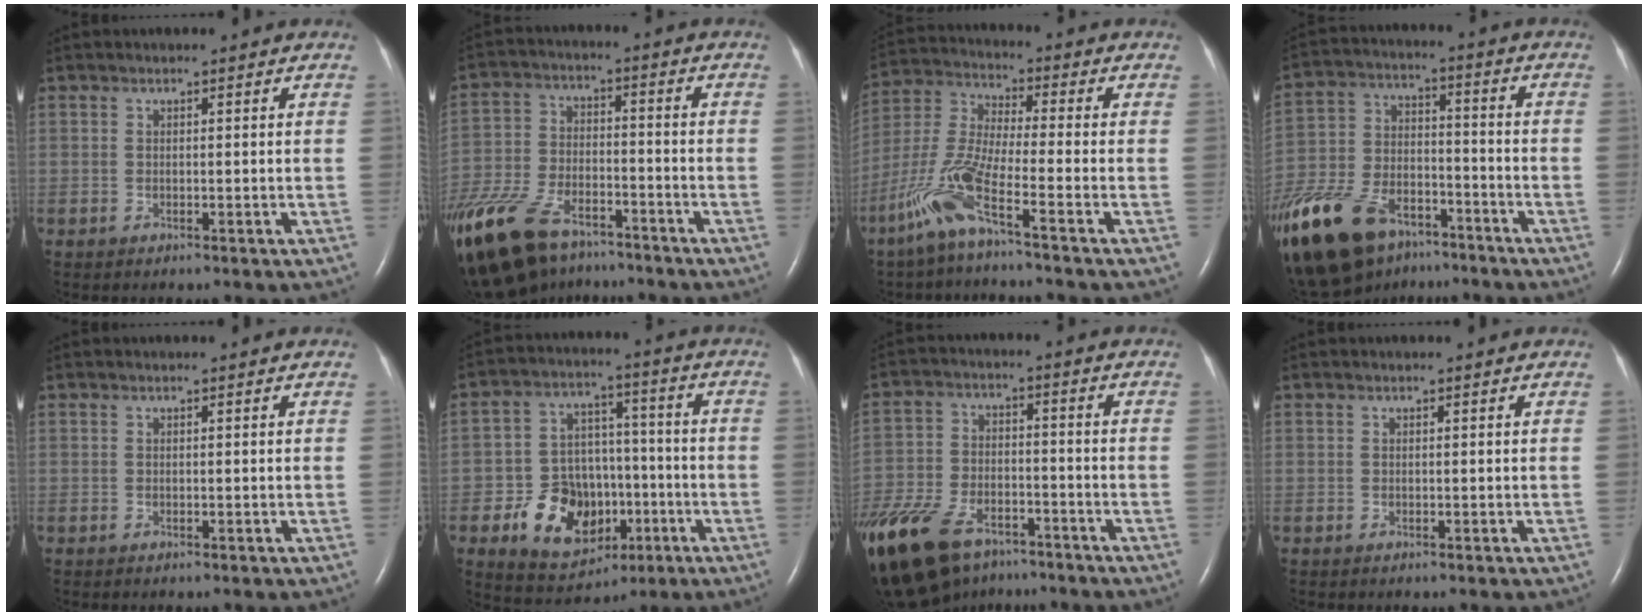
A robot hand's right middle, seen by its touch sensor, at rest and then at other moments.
{"total": 20.5, "force": [-14.5, 9.4, 11.0], "torque": [-0.296, -0.027, -0.256]}
{"total": 9.9, "force": [-5.8, 0.2, 8.0], "torque": [-0.188, -0.012, -0.127]}
{"total": 27.3, "force": [-17.7, 14.4, 14.9], "torque": [-0.405, -0.034, -0.308]}
{"total": 0.0}
{"total": 12.8, "force": [-4.7, 9.3, 7.5], "torque": [-0.136, 0.023, -0.062]}
{"total": 24.4, "force": [-15.9, 13.1, 13.2], "torque": [-0.364, -0.044, -0.268]}
{"total": 0.0}